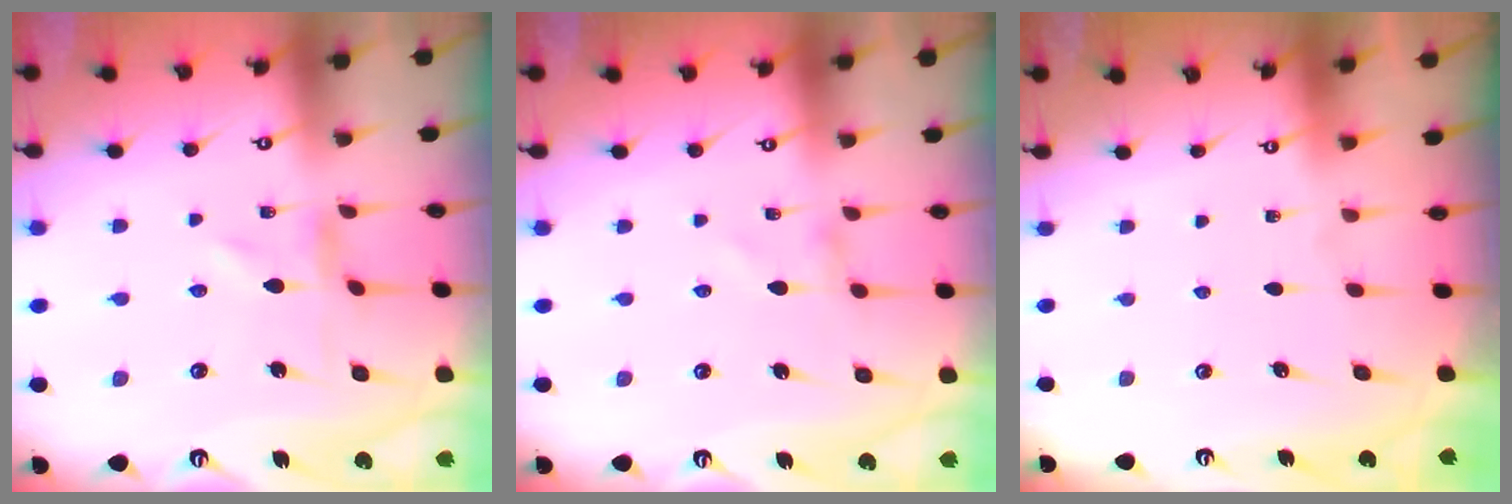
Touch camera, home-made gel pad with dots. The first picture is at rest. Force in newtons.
{"total": 1.0, "press": 1.0, "slide": 0.1}
{"total": 0.0}